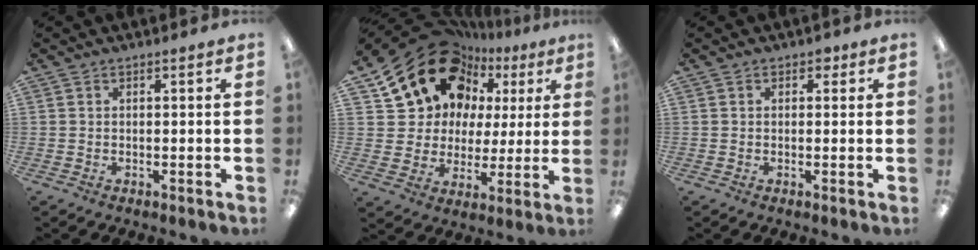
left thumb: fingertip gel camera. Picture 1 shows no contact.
{"total": 19.0, "force": [11.3, 13.9, 6.5], "torque": [-0.132, -0.062, 0.221]}
{"total": 1.5, "force": [0.5, 1.1, 0.9], "torque": [-0.008, 0.001, 0.007]}